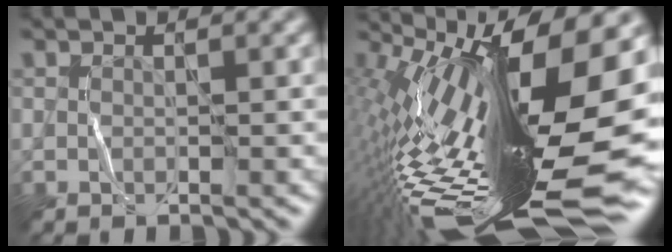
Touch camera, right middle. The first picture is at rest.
{"total": 19.7, "force": [-0.5, 7.0, 18.4], "torque": [-0.309, -0.010, -0.014]}